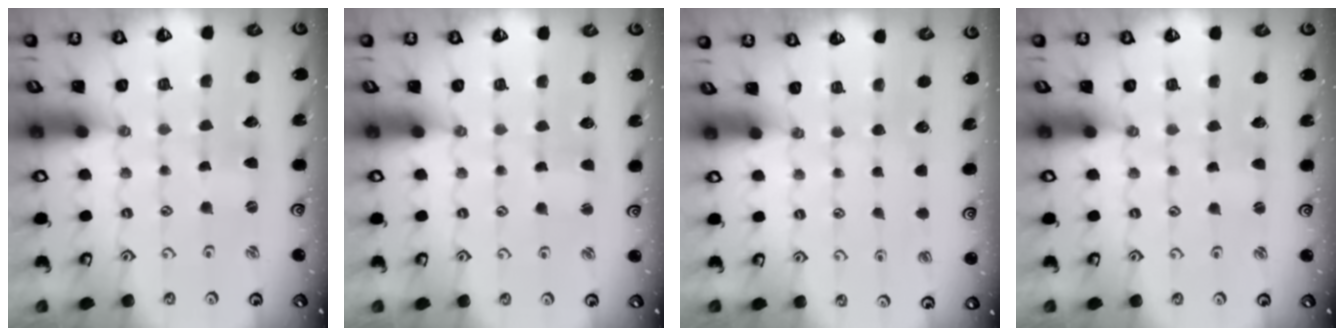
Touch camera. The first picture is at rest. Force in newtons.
{"total": 1.3, "press": 1.3, "slide": 0.3}
{"total": 0.0}
{"total": 0.0}